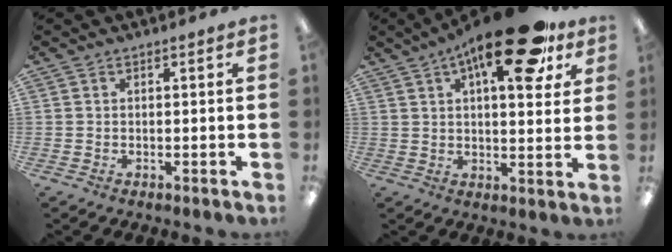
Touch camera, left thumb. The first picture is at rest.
{"total": 20.1, "force": [11.0, 7.7, 14.9], "torque": [-0.214, -0.045, 0.171]}